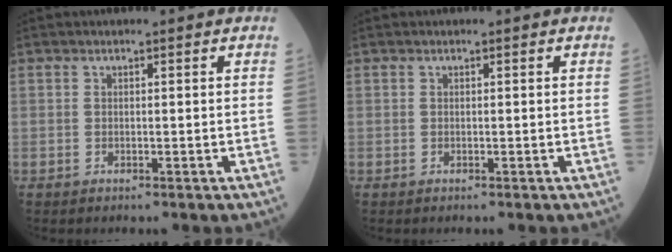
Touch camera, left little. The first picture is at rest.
{"total": 0.0}